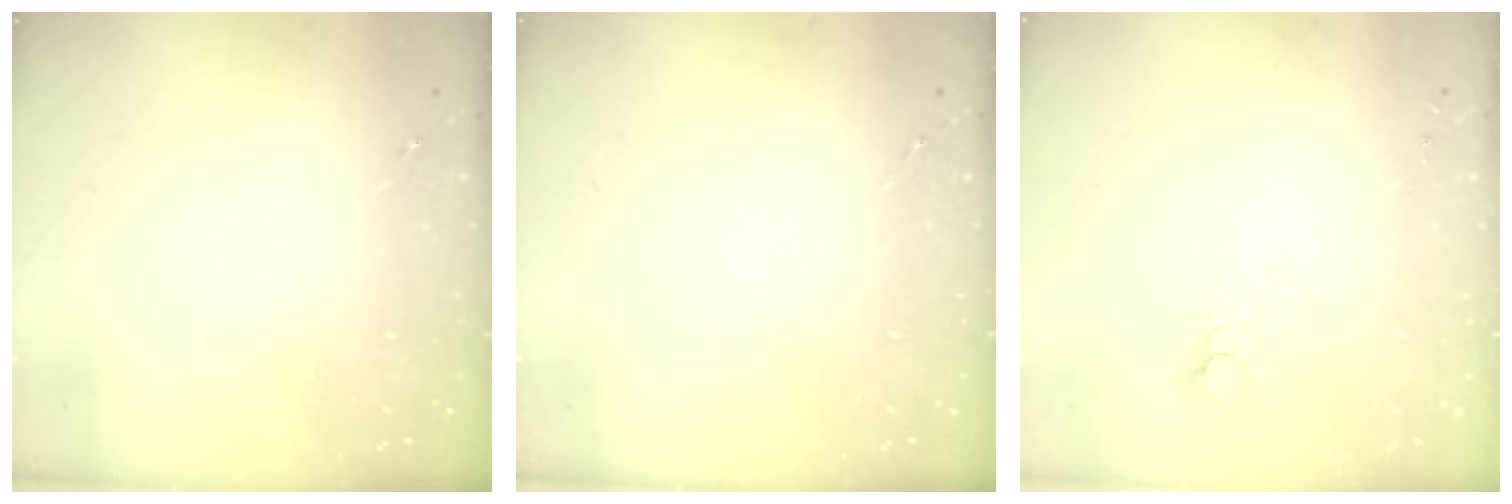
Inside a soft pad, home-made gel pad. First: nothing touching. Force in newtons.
{"total": 0.0}
{"total": 3.8, "press": 3.8, "slide": 0.3}